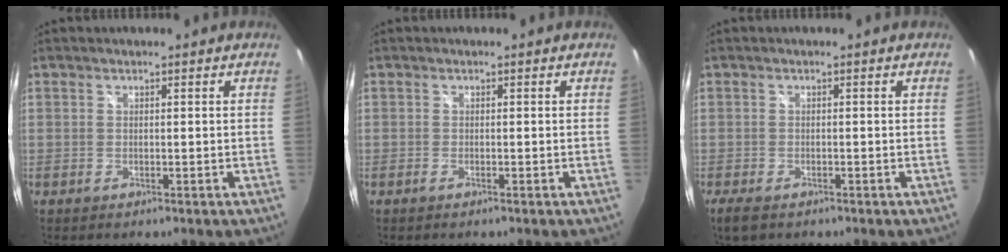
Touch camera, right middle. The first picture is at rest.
{"total": 0.9, "force": [-0.6, -0.1, 0.6], "torque": [-0.011, -0.002, -0.013]}
{"total": 3.7, "force": [-2.6, 1.6, 2.1], "torque": [-0.047, -0.013, -0.044]}